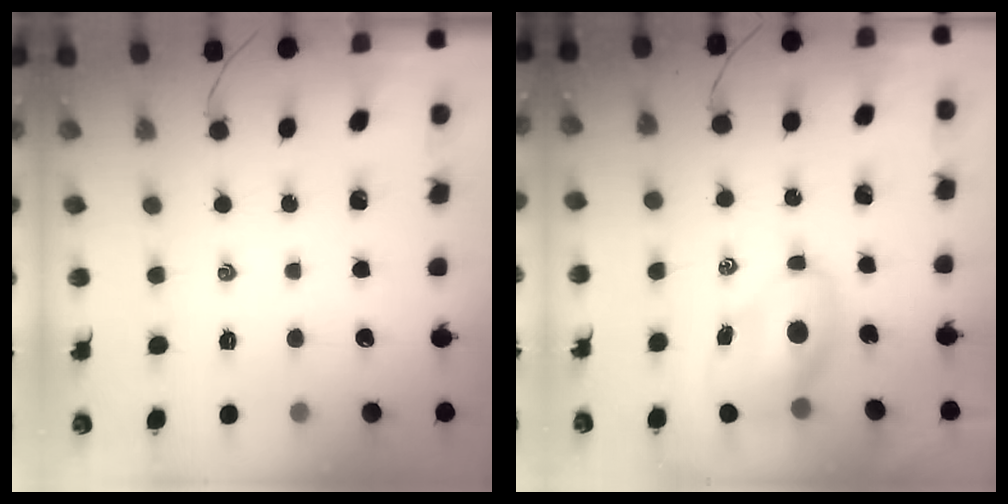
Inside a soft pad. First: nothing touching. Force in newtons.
{"total": 7.2, "press": 7.0, "slide": 1.5}